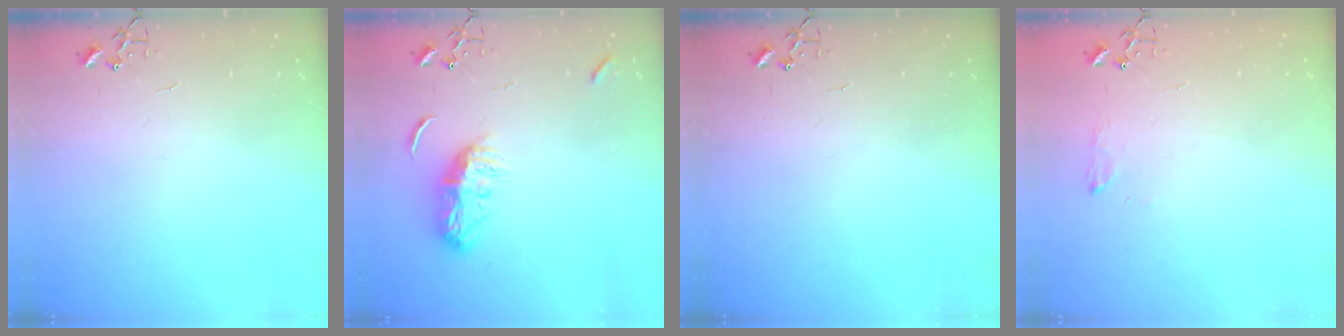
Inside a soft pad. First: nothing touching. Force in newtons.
{"total": 9.1, "press": 9.1, "slide": 0.8}
{"total": 0.0}
{"total": 6.3, "press": 6.2, "slide": 0.8}